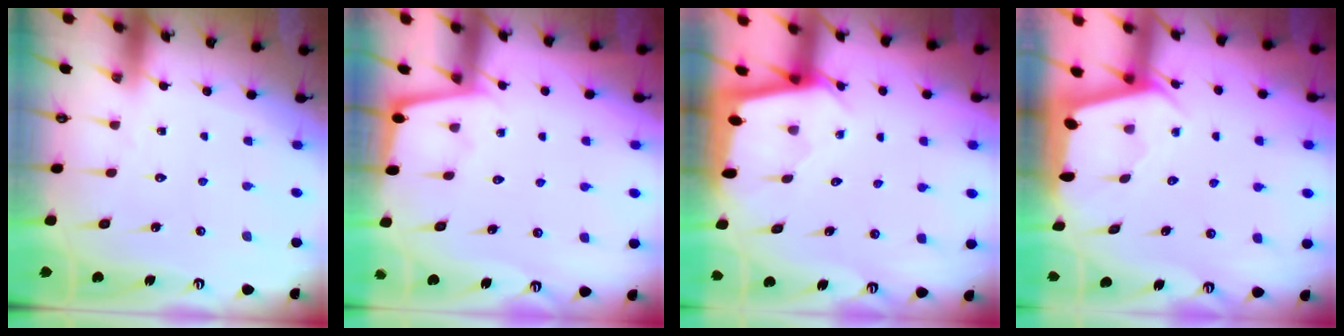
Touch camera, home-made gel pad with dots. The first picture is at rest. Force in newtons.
{"total": 1.7, "press": 1.7, "slide": 0.3}
{"total": 2.3, "press": 2.3, "slide": 0.2}
{"total": 2.1, "press": 2.0, "slide": 0.3}